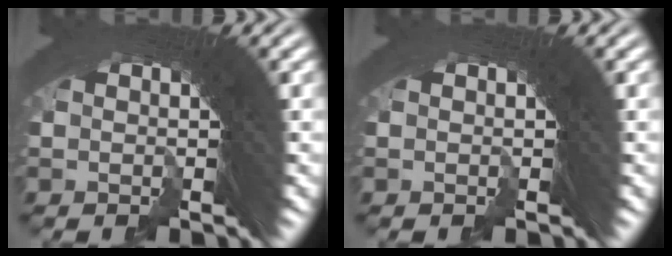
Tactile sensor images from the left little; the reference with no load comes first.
{"total": 0.0}